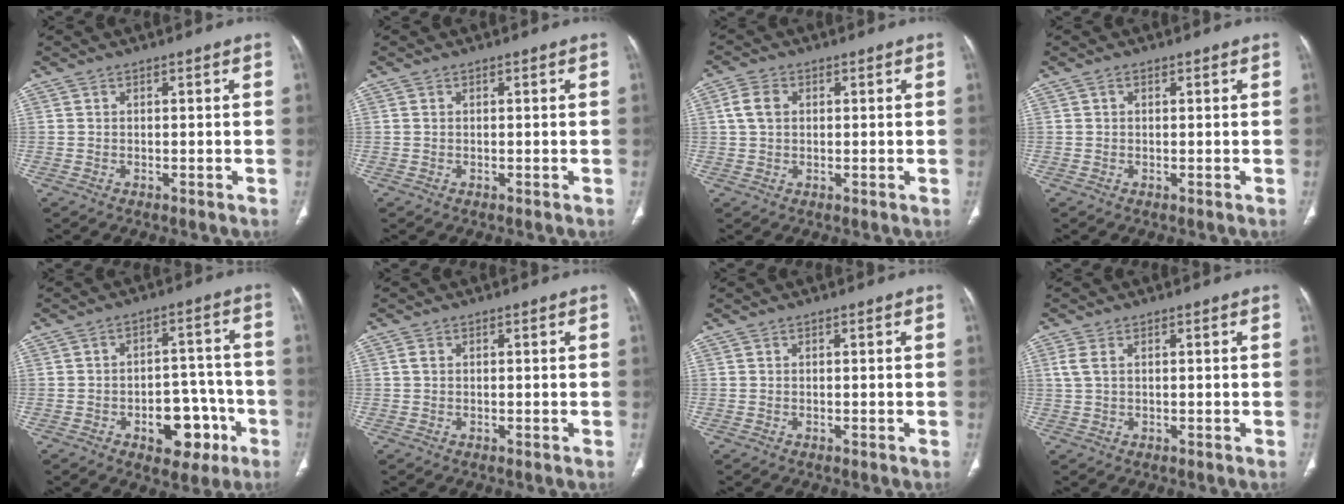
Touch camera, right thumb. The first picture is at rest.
{"total": 0.0}
{"total": 4.2, "force": [1.0, 3.0, 2.9], "torque": [-0.055, 0.006, 0.018]}
{"total": 0.7, "force": [0.3, 0.5, 0.4], "torque": [-0.005, 0.003, 0.005]}
{"total": 11.0, "force": [-4.5, 6.9, 7.3], "torque": [-0.060, 0.046, -0.052]}
{"total": 1.1, "force": [0.2, 0.7, 0.8], "torque": [-0.016, 0.003, 0.007]}
{"total": 0.0}
{"total": 2.5, "force": [0.8, 1.2, 2.0], "torque": [-0.053, 0.011, 0.023]}